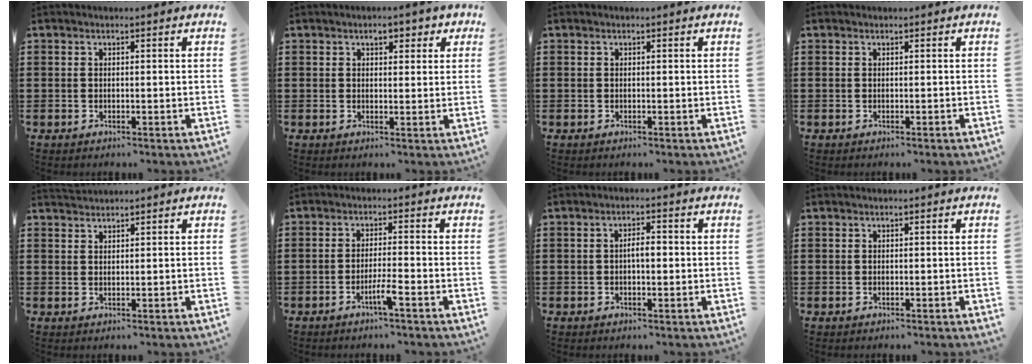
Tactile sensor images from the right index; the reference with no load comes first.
{"total": 2.9, "force": [1.8, 1.4, 1.8], "torque": [-0.032, 0.006, 0.029]}
{"total": 0.0}
{"total": 0.0}
{"total": 1.3, "force": [1.3, -0.1, -0.3], "torque": [0.002, 0.000, 0.027]}
{"total": 3.2, "force": [-2.0, -0.1, 2.5], "torque": [-0.050, -0.004, -0.039]}
{"total": 2.6, "force": [-0.2, 0.8, 2.4], "torque": [-0.045, 0.003, -0.005]}
{"total": 0.0}